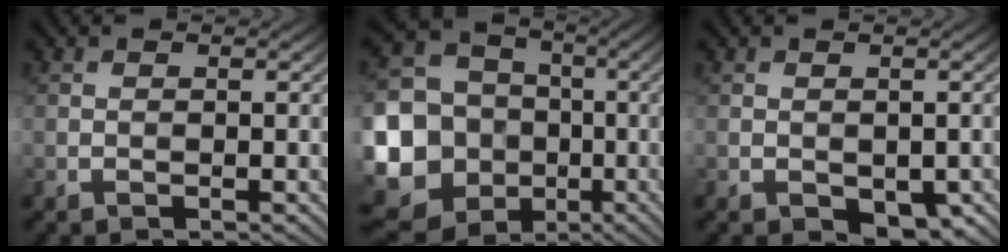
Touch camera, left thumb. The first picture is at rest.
{"total": 20.4, "force": [-6.5, 18.0, 7.1], "torque": [-0.228, -0.029, -0.123]}
{"total": 3.5, "force": [-1.5, 1.9, 2.5], "torque": [-0.036, -0.010, -0.018]}